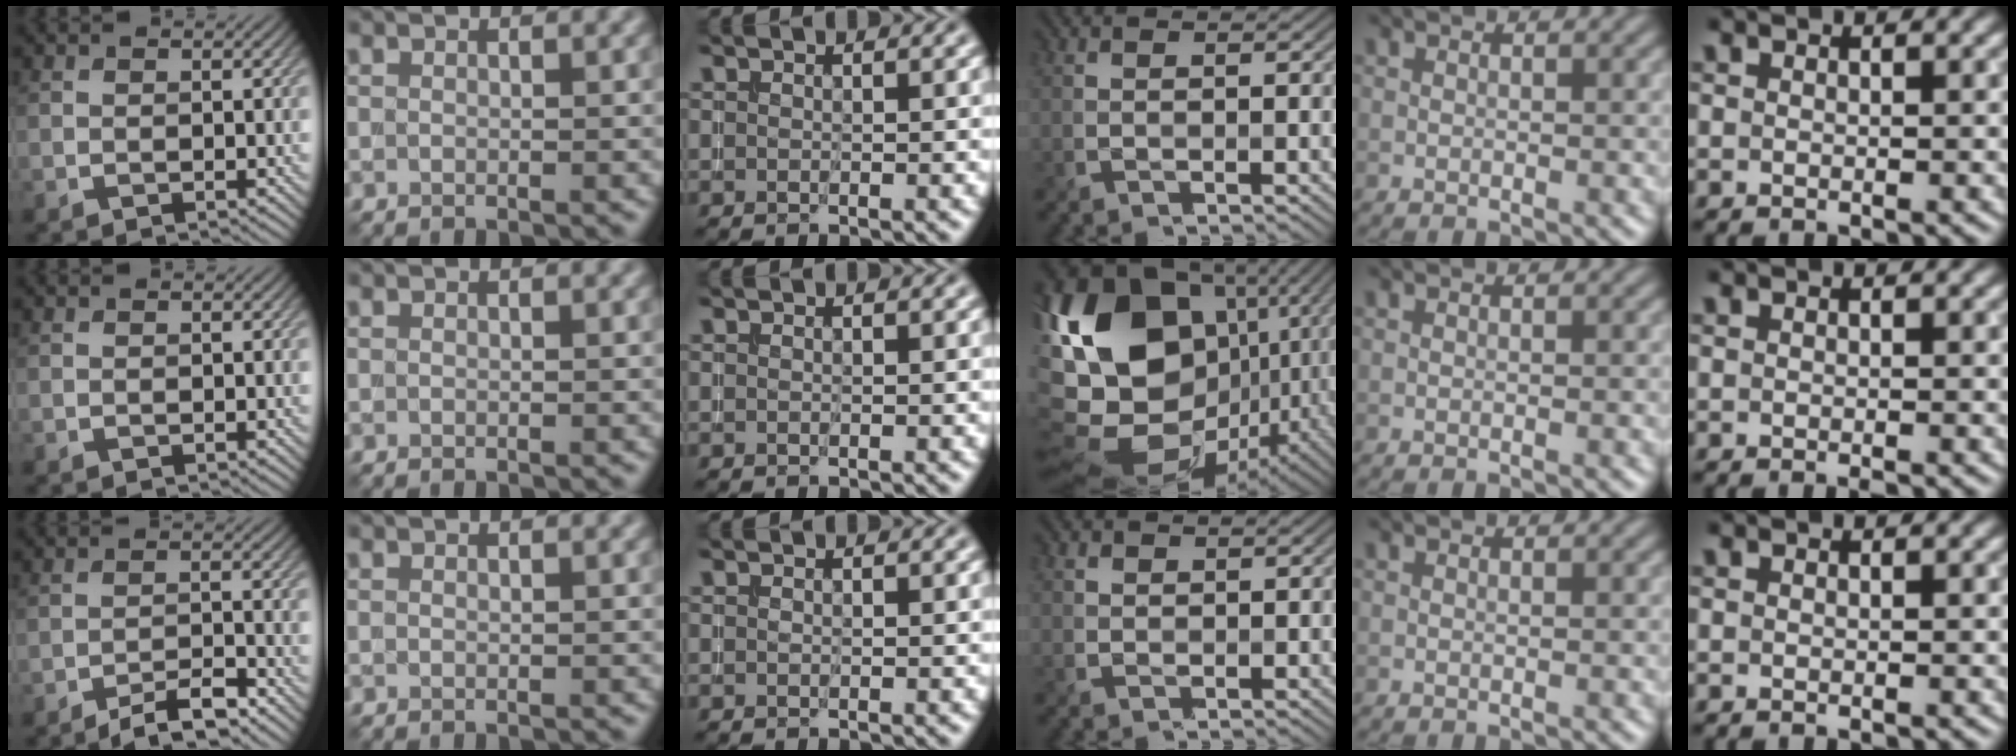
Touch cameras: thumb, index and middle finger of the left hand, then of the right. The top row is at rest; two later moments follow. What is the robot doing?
{"motion": "extract", "object": "backpack"}